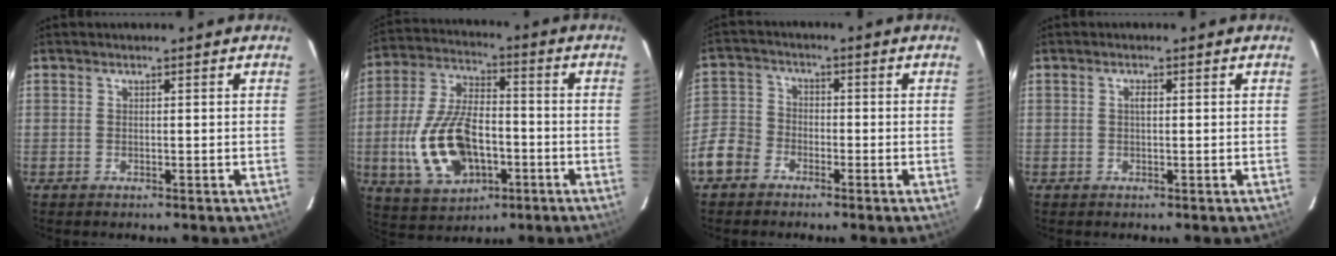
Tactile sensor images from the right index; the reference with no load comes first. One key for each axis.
{"total": 16.9, "fx": -4.6, "fy": 9.4, "fz": 13.3, "tx": -0.288, "ty": 0.003, "tz": -0.067}
{"total": 7.8, "fx": -4.5, "fy": 5.8, "fz": 2.7, "tx": -0.062, "ty": 0.019, "tz": -0.096}
{"total": 1.0, "fx": 0.1, "fy": 0.5, "fz": 0.9, "tx": -0.016, "ty": 0.004, "tz": 0.000}